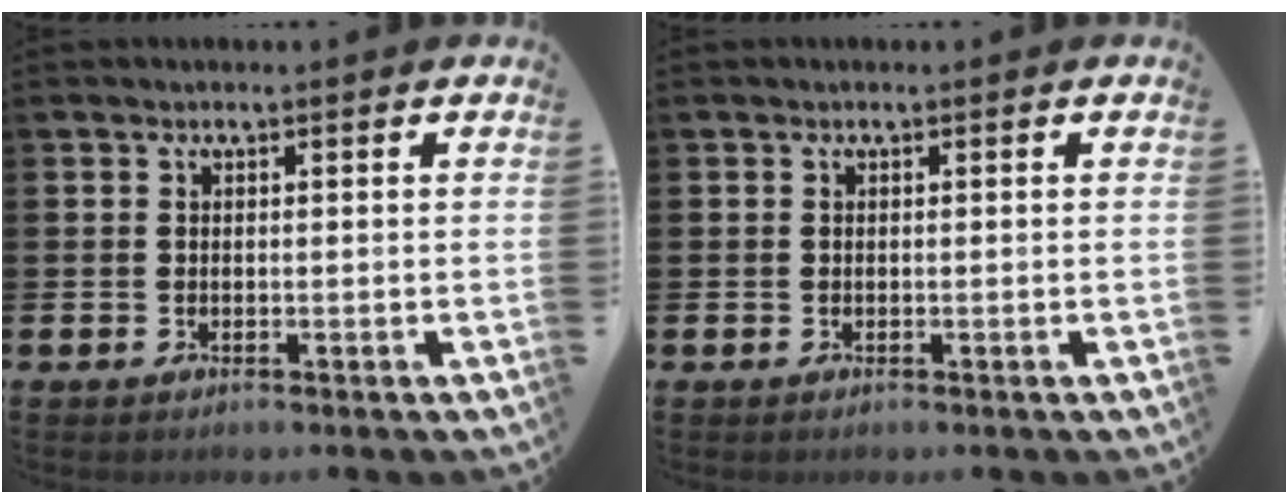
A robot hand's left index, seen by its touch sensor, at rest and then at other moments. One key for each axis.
{"total": 0.0}